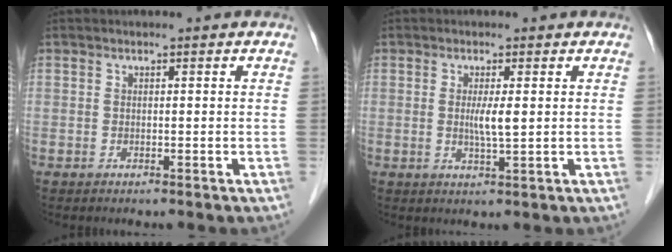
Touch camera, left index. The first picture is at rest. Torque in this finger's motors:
{"motor_torque": [0.90, 0.50, 0.12, 0.07]}